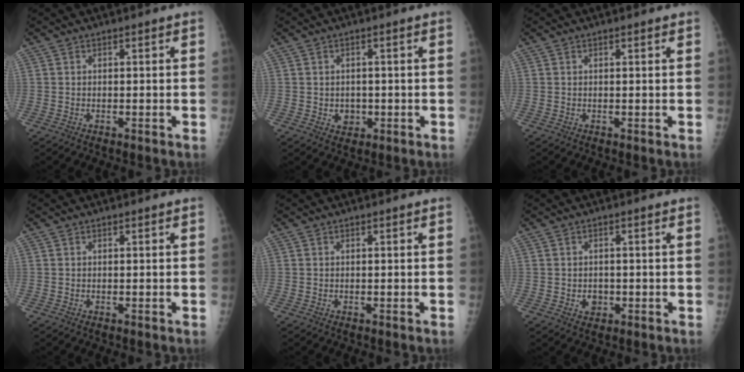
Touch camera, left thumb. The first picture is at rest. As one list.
[{"total": 2.7, "force": [-0.4, 2.3, 1.3], "torque": [-0.007, 0.002, 0.001]}, {"total": 0.6, "force": [0.4, 0.1, 0.4], "torque": [-0.007, 0.000, 0.005]}, {"total": 0.0}, {"total": 0.0}, {"total": 2.4, "force": [-0.6, 2.0, 1.2], "torque": [-0.006, 0.003, -0.002]}]